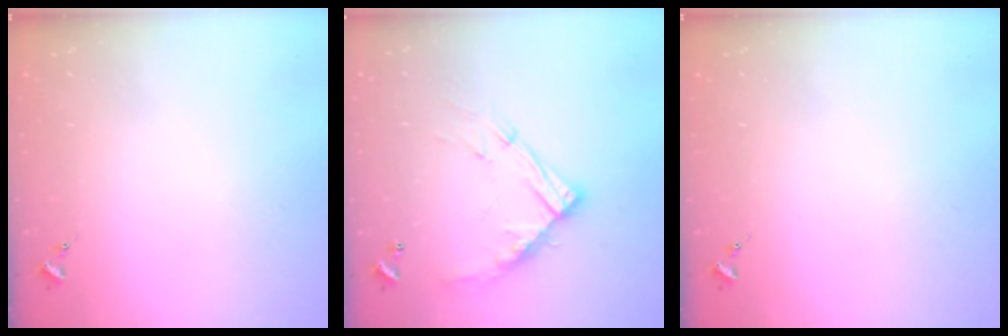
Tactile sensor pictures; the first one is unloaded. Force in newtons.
{"total": 13.8, "press": 13.8, "slide": 1.0}
{"total": 0.0}